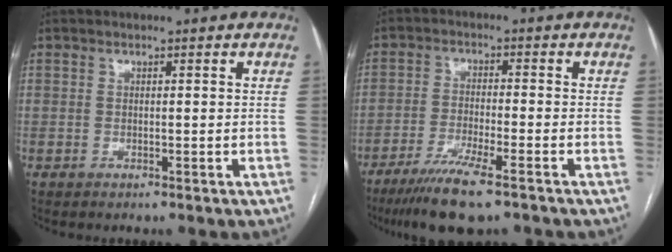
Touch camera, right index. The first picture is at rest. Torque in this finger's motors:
{"motor_torque": [1.36, -0.32, 0.28, 0.11]}